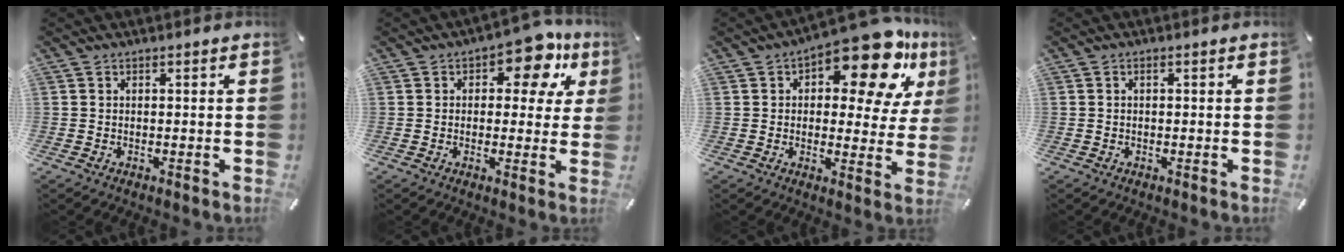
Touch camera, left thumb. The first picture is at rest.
{"total": 11.0, "force": [5.2, 5.8, 7.8], "torque": [-0.089, -0.028, 0.083]}
{"total": 17.2, "force": [10.1, 6.8, 12.2], "torque": [-0.167, -0.066, 0.163]}
{"total": 0.7, "force": [0.0, 0.4, 0.6], "torque": [-0.013, 0.002, -0.001]}